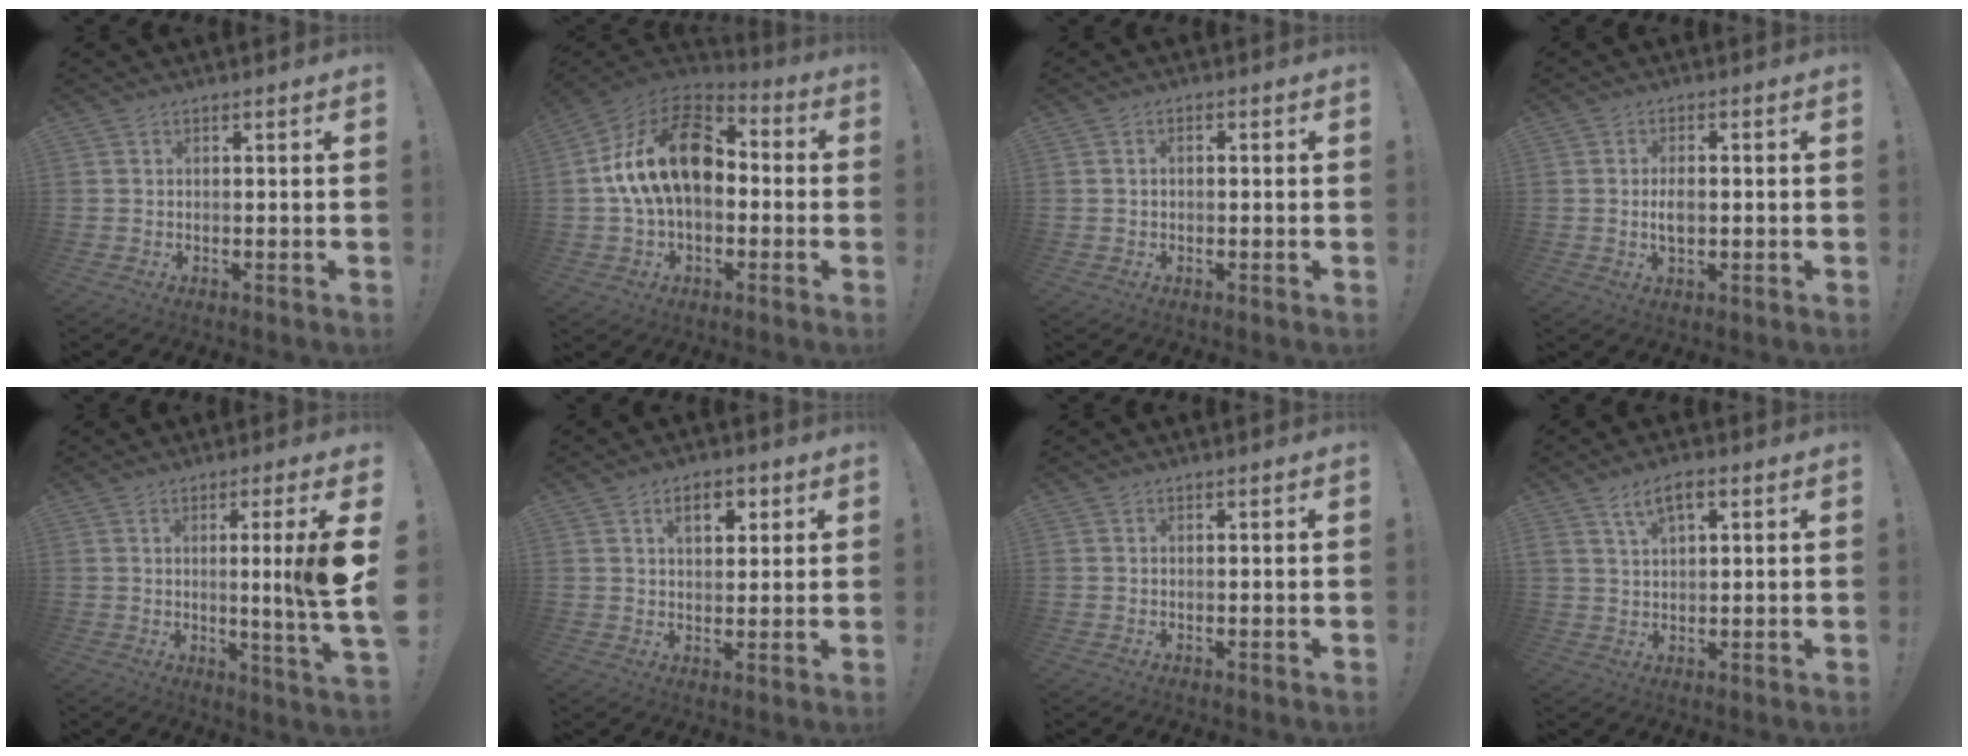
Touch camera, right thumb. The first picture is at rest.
{"total": 21.7, "force": [3.6, 13.5, 16.6], "torque": [-0.278, 0.009, 0.071]}
{"total": 1.2, "force": [-0.6, 0.8, 0.8], "torque": [-0.013, 0.005, -0.011]}
{"total": 4.1, "force": [-0.5, 2.1, 3.5], "torque": [-0.054, -0.002, -0.011]}
{"total": 10.6, "force": [1.6, -1.4, 10.4], "torque": [-0.159, -0.018, 0.012]}
{"total": 6.4, "force": [2.9, 3.8, 4.3], "torque": [-0.055, -0.002, 0.046]}
{"total": 0.0}
{"total": 6.1, "force": [2.8, 2.8, 4.6], "torque": [-0.084, 0.004, 0.052]}